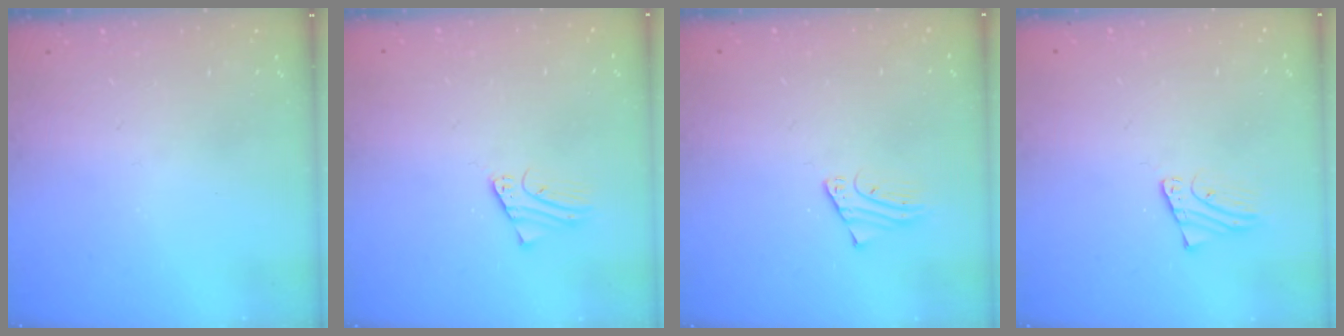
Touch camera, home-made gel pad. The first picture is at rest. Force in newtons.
{"total": 1.8, "press": 1.7, "slide": 0.1}
{"total": 2.4, "press": 2.4, "slide": 0.2}
{"total": 1.3, "press": 1.3, "slide": 0.1}